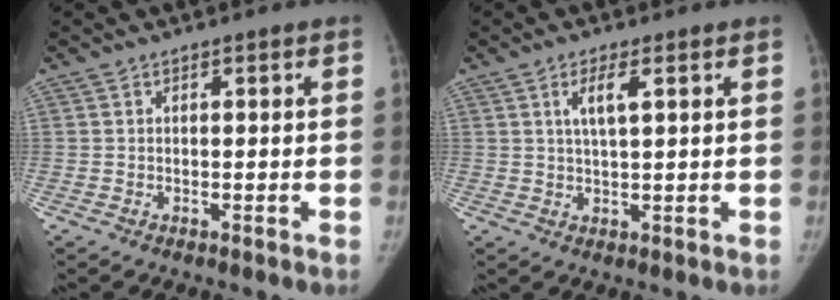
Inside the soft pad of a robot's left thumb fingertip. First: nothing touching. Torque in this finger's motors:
{"motor_torque": [-0.04, 0.02, 0.61, -0.17, 0.15]}